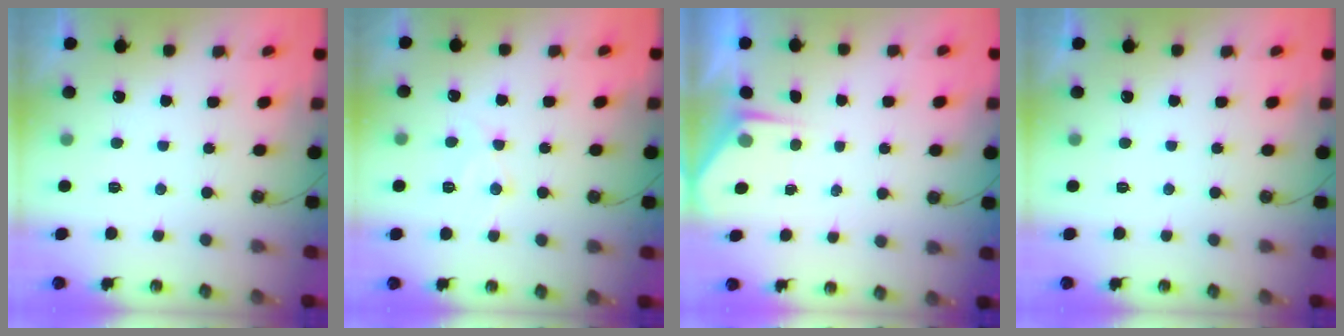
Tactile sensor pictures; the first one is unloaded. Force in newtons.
{"total": 9.0, "press": 9.0, "slide": 0.7}
{"total": 2.7, "press": 2.7, "slide": 0.3}
{"total": 0.0}